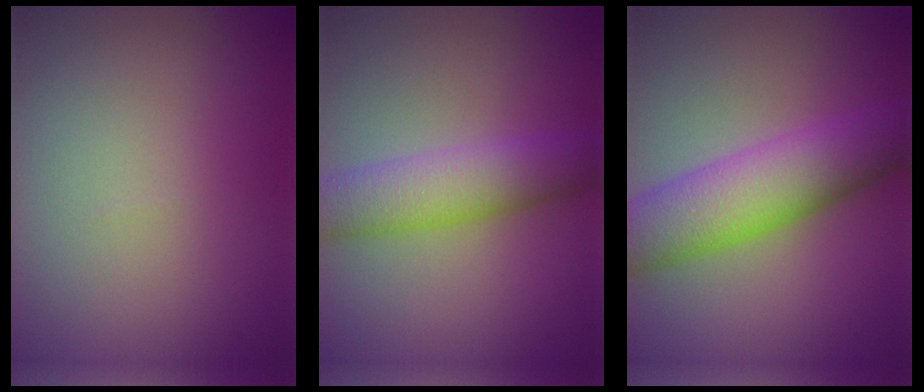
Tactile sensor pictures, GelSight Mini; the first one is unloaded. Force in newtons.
{"total": 5.4, "press": 5.4, "slide": 0.2}
{"total": 8.1, "press": 8.1, "slide": 0.1}